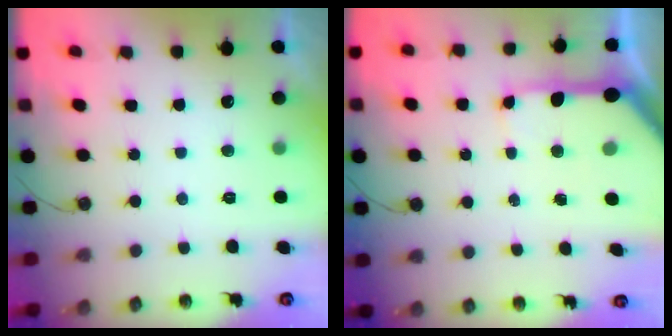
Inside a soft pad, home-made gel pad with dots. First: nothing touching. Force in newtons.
{"total": 12.3, "press": 12.2, "slide": 1.3}